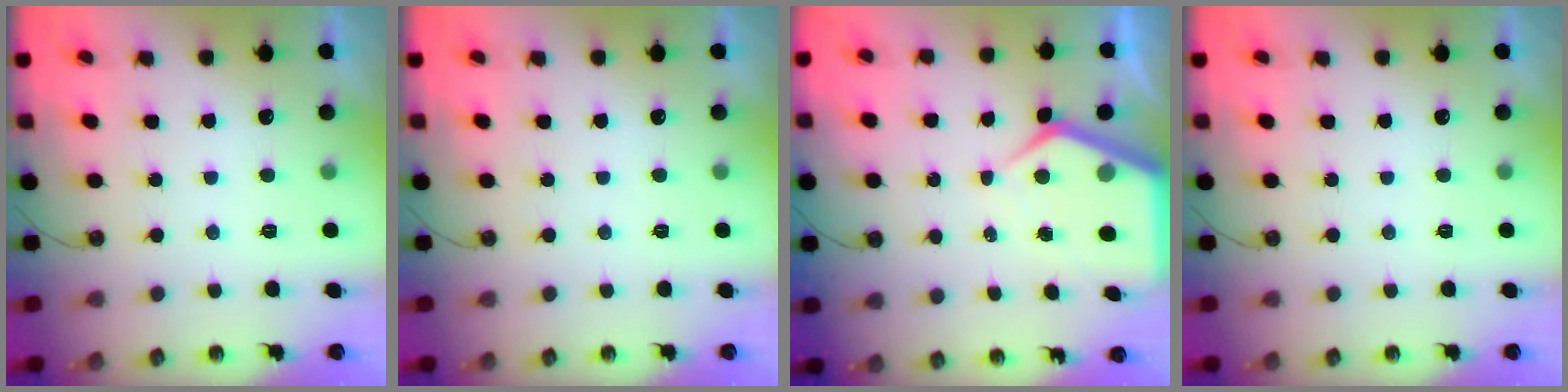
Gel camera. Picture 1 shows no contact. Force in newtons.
{"total": 0.0}
{"total": 7.4, "press": 7.3, "slide": 0.6}
{"total": 0.0}